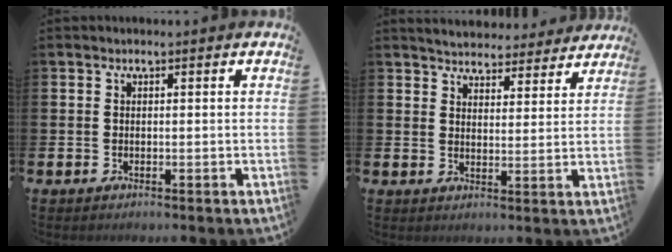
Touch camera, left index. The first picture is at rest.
{"total": 4.7, "force": [4.6, 0.9, -0.1], "torque": [-0.013, -0.033, 0.080]}